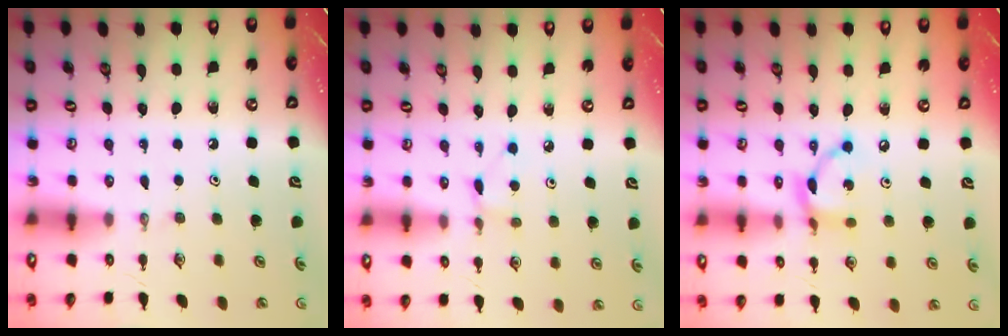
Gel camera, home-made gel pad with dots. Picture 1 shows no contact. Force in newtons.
{"total": 2.4, "press": 2.4, "slide": 0.3}
{"total": 9.9, "press": 9.8, "slide": 0.6}